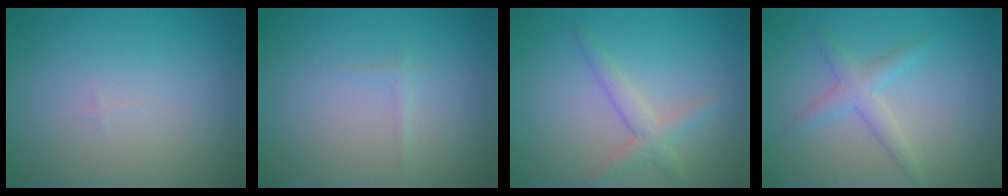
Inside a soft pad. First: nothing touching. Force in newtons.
{"total": 0.6, "press": 0.6, "slide": 0.0}
{"total": 2.3, "press": 2.3, "slide": 0.1}
{"total": 2.2, "press": 2.2, "slide": 0.1}